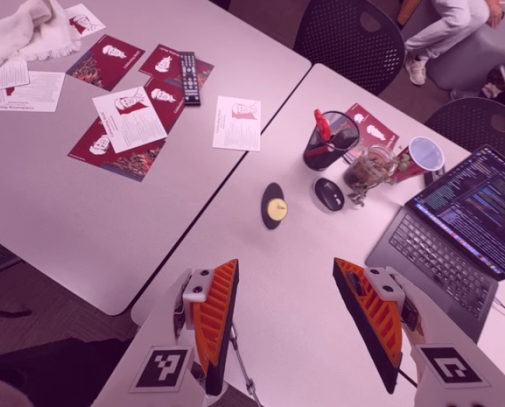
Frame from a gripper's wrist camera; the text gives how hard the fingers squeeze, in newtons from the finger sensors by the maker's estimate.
{"total": 0.6, "left": 0.5, "right": 0.6}